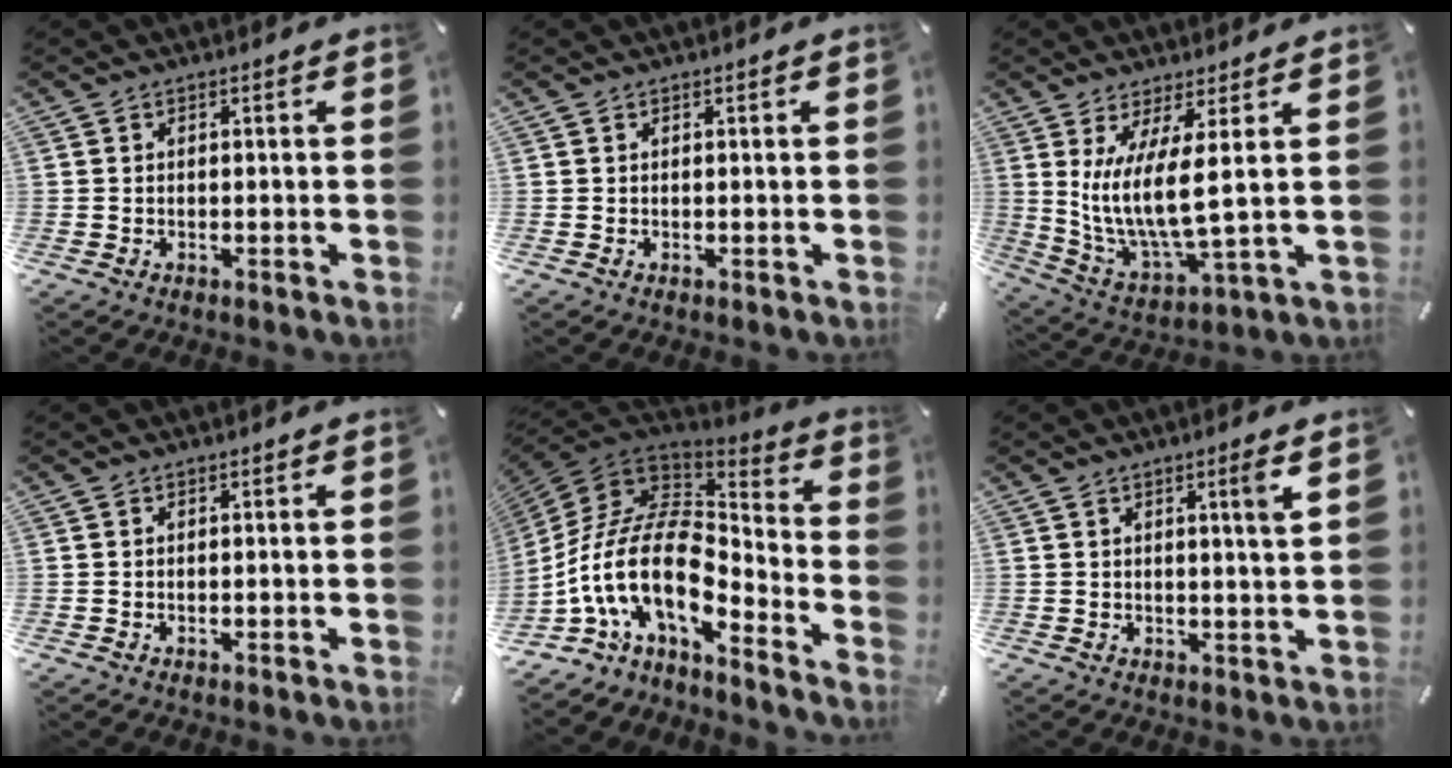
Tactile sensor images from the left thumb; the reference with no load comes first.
{"total": 0.0}
{"total": 11.2, "force": [3.2, 2.8, 10.4], "torque": [-0.231, -0.023, 0.061]}
{"total": 0.0}
{"total": 20.8, "force": [-6.4, 10.8, 16.6], "torque": [-0.377, -0.007, -0.116]}
{"total": 3.9, "force": [1.8, -0.2, 3.4], "torque": [-0.062, -0.008, 0.027]}